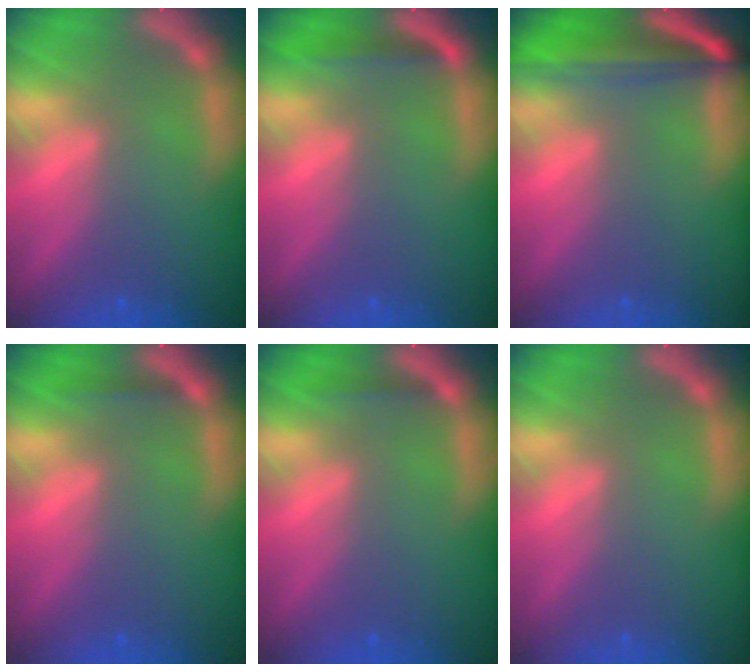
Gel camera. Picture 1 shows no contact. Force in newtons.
{"total": 1.9}
{"total": 8.1}
{"total": 0.9}
{"total": 0.9}
{"total": 0.0}